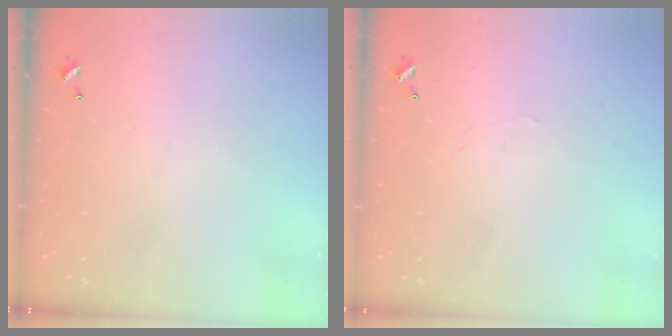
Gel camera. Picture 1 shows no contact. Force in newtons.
{"total": 0.9, "press": 0.7, "slide": 0.4}